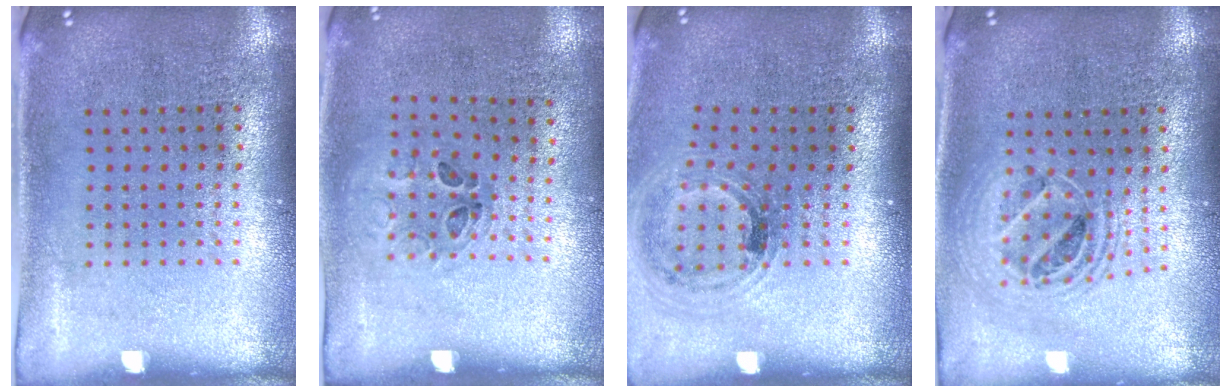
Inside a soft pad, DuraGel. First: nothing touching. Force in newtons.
{"total": 1.1, "press": 0.6, "slide": 0.9}
{"total": 1.0, "press": 1.0, "slide": 0.3}
{"total": 1.8, "press": 1.5, "slide": 1.0}